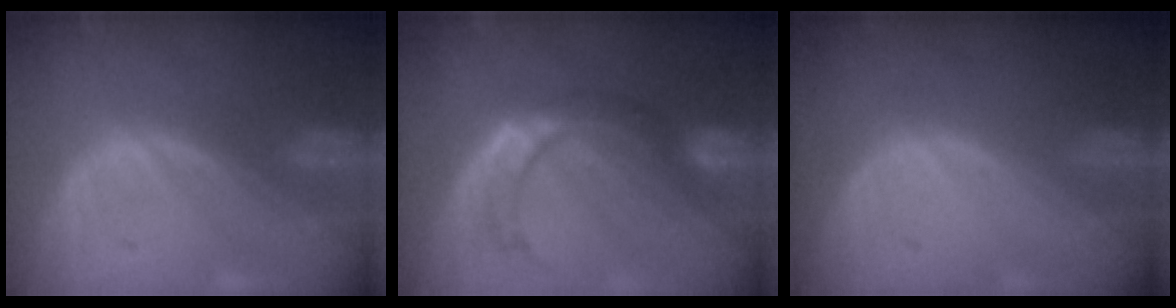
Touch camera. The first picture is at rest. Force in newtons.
{"total": 8.2, "press": 7.2, "slide": 3.8}
{"total": 0.0}